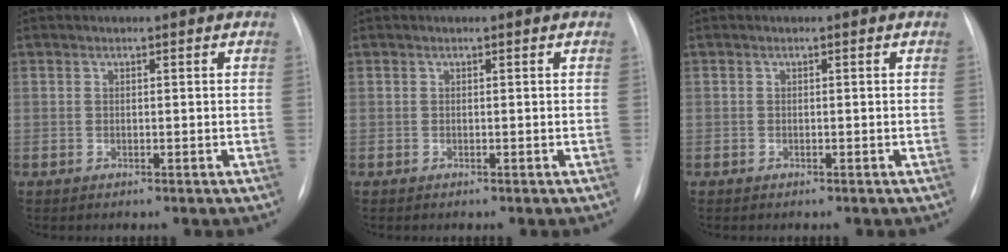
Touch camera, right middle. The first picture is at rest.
{"total": 0.0}
{"total": 0.0}